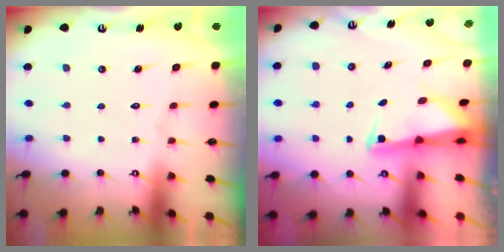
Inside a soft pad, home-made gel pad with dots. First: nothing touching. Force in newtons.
{"total": 2.6, "press": 2.6, "slide": 0.5}